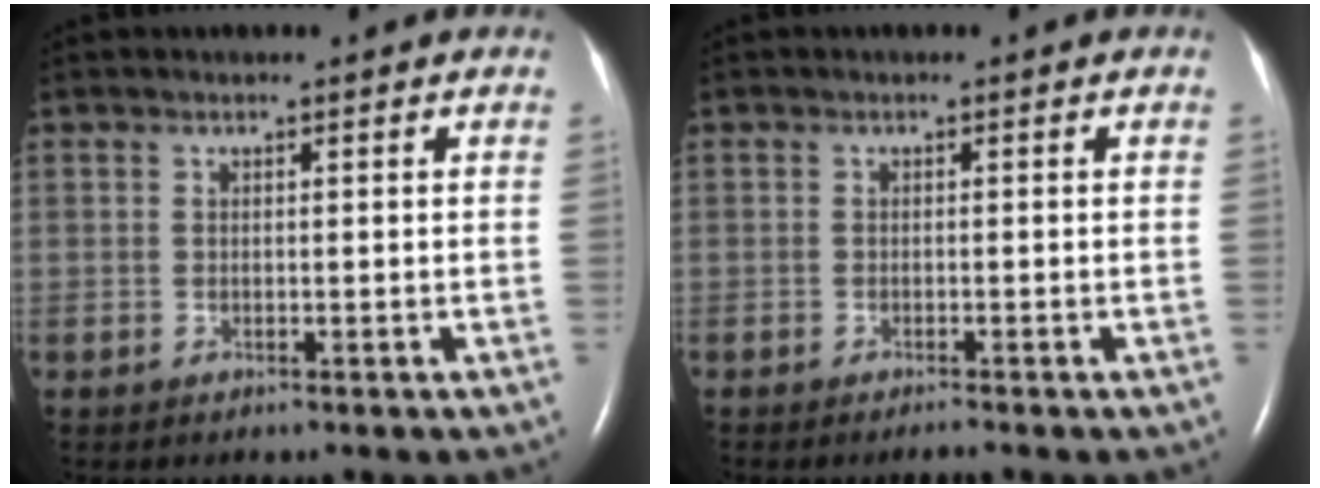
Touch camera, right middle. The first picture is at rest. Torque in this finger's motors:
{"motor_torque": [-0.07, -0.15, 0.05, 0.01]}